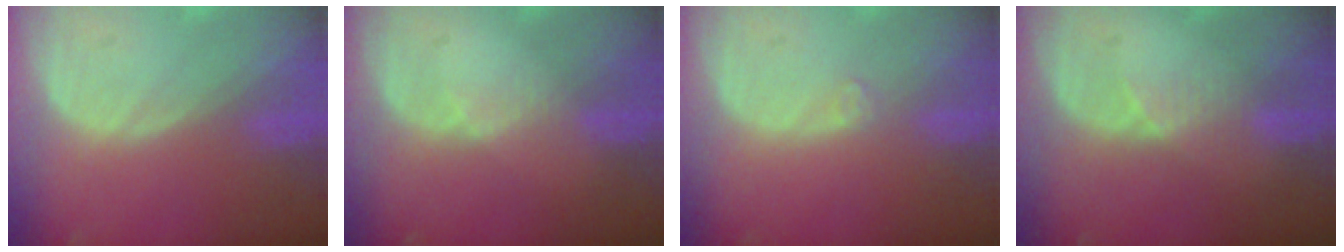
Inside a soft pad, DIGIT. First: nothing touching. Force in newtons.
{"total": 1.1, "press": 1.1, "slide": 0.2}
{"total": 0.9, "press": 0.8, "slide": 0.2}
{"total": 2.6, "press": 2.2, "slide": 1.4}